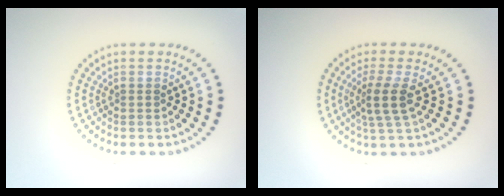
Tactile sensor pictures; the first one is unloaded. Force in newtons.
{"total": 2.9, "press": 2.2, "slide": 1.9}